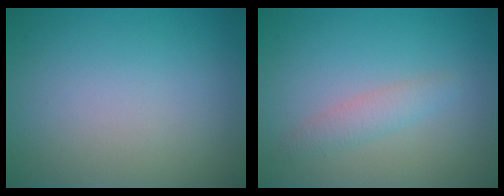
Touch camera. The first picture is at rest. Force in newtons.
{"total": 1.7, "press": 1.7, "slide": 0.1}